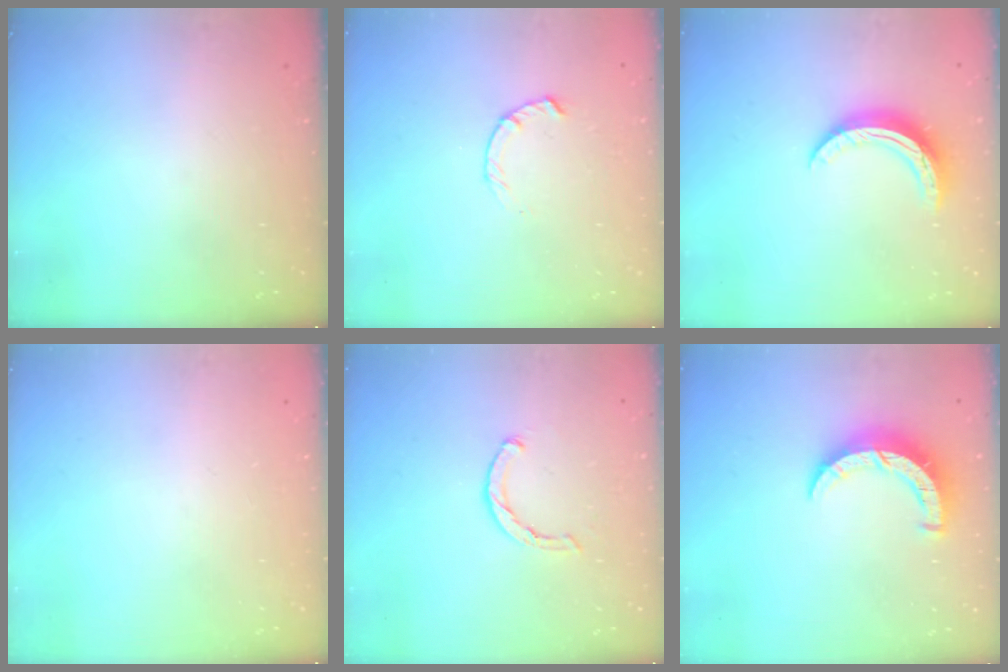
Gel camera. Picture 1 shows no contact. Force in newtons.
{"total": 1.8, "press": 1.8, "slide": 0.3}
{"total": 11.0, "press": 11.0, "slide": 0.5}
{"total": 0.0}
{"total": 1.4, "press": 1.3, "slide": 0.3}
{"total": 8.0, "press": 8.0, "slide": 0.3}